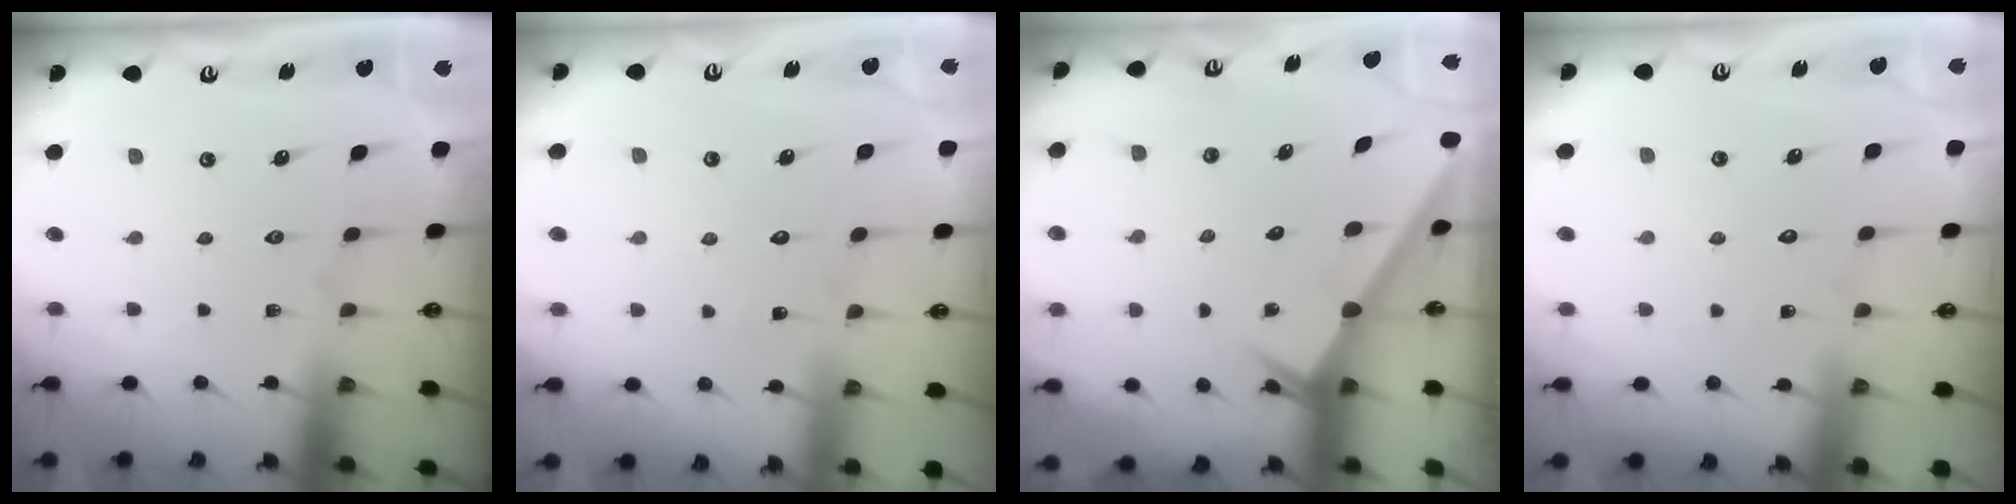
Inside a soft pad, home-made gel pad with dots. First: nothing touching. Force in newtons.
{"total": 5.9, "press": 5.8, "slide": 0.5}
{"total": 2.6, "press": 2.6, "slide": 0.0}
{"total": 4.3, "press": 4.3, "slide": 0.3}